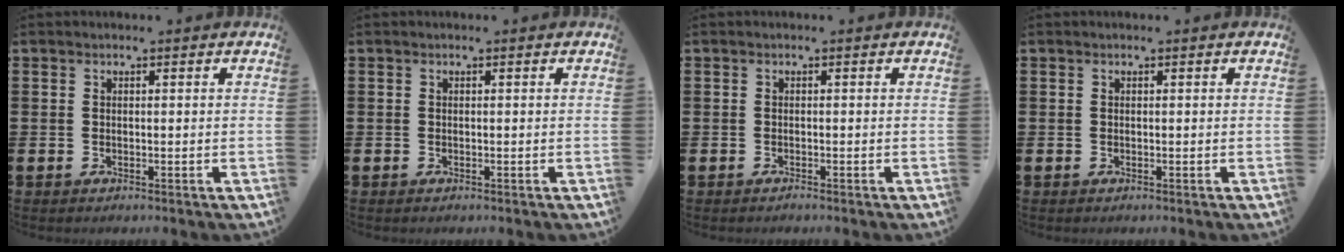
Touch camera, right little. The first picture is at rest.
{"total": 0.0}
{"total": 0.0}
{"total": 0.0}